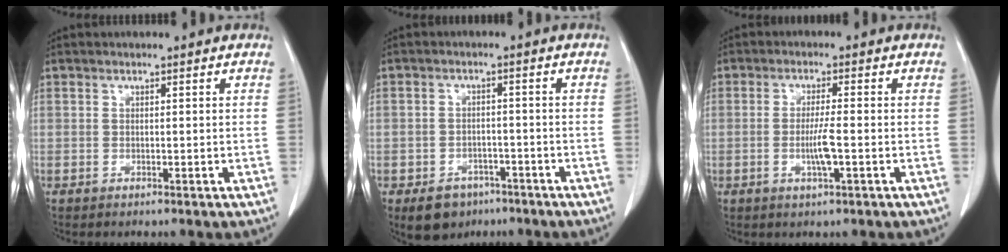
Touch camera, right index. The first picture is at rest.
{"total": 5.8, "force": [-3.7, 4.2, 1.7], "torque": [-0.026, 0.006, -0.049]}
{"total": 2.8, "force": [-0.6, -0.1, 2.8], "torque": [-0.057, -0.005, -0.012]}